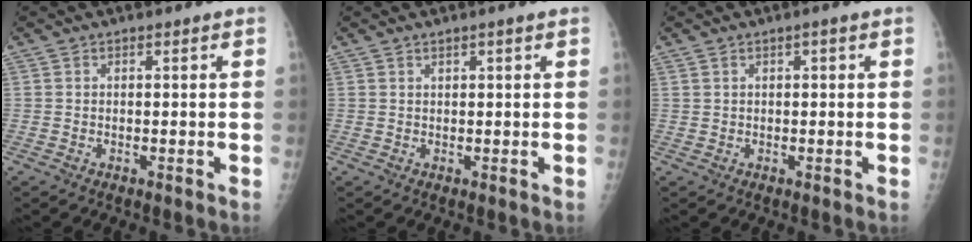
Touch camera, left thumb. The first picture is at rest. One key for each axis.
{"total": 0.8, "fx": 0.6, "fy": 0.4, "fz": 0.3, "tx": -0.001, "ty": -0.003, "tz": 0.008}
{"total": 0.7, "fx": 0.4, "fy": 0.6, "fz": 0.2, "tx": 0.004, "ty": 0.000, "tz": 0.006}